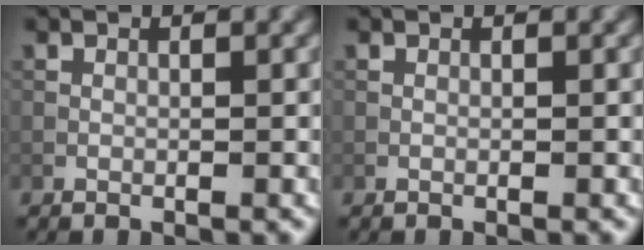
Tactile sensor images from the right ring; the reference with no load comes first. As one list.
[{"total": 0.0}]